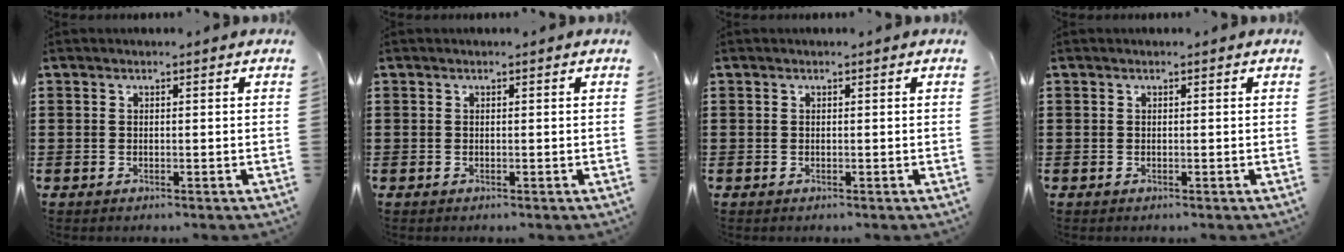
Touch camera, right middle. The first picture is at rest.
{"total": 0.0}
{"total": 0.0}
{"total": 0.0}